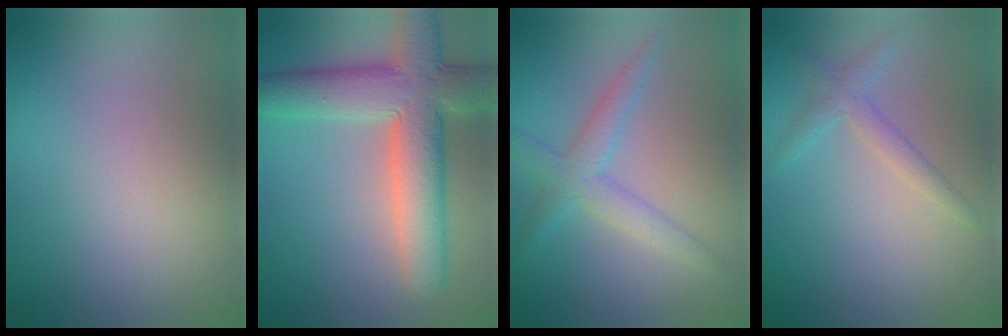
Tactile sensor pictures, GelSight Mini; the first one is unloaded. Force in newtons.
{"total": 9.0, "press": 9.0, "slide": 0.9}
{"total": 3.0, "press": 3.0, "slide": 0.1}
{"total": 1.8, "press": 1.8, "slide": 0.0}